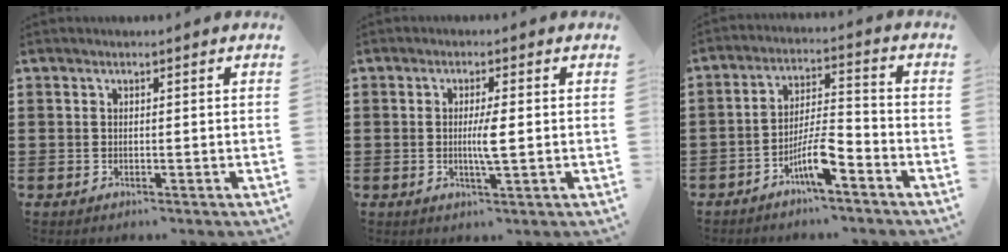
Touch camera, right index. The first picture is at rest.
{"total": 3.8, "force": [-0.2, 0.2, 3.8], "torque": [-0.068, -0.005, -0.006]}
{"total": 7.2, "force": [-4.4, 1.6, 5.5], "torque": [-0.109, 0.003, -0.082]}